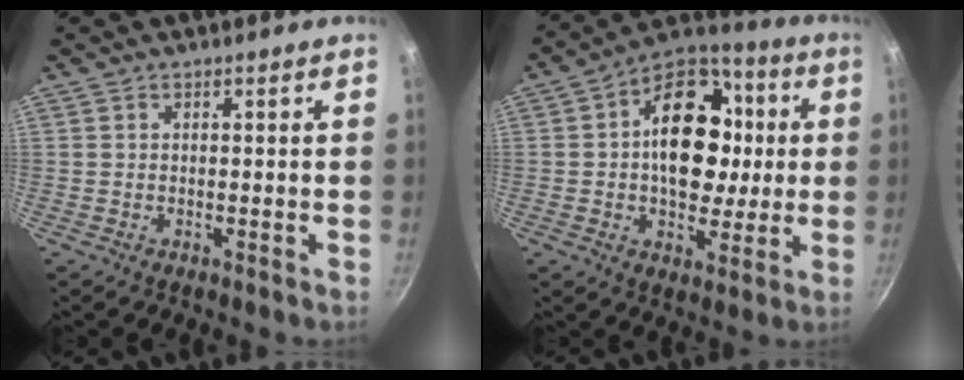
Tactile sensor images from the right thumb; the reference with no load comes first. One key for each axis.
{"total": 19.1, "fx": 1.4, "fy": 13.6, "fz": 13.2, "tx": -0.157, "ty": 0.024, "tz": 0.012}